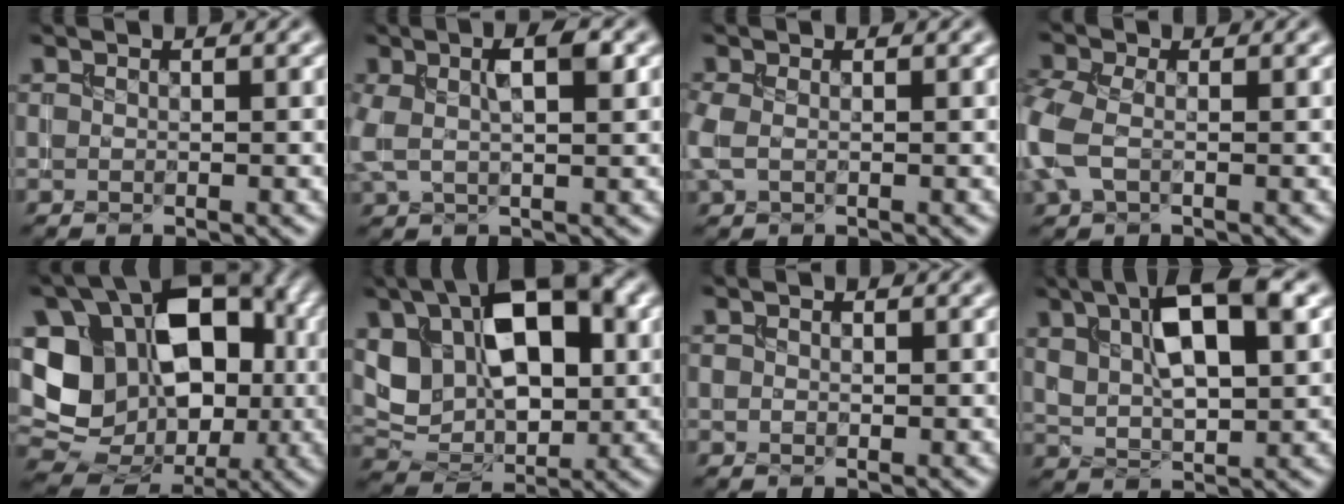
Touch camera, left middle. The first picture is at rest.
{"total": 4.2, "force": [1.0, 1.6, 3.7], "torque": [-0.080, 0.009, 0.015]}
{"total": 1.9, "force": [-0.1, 1.2, 1.4], "torque": [-0.041, 0.000, -0.005]}
{"total": 4.4, "force": [-0.6, 2.8, 3.3], "torque": [-0.099, 0.002, -0.024]}
{"total": 16.1, "force": [1.2, 12.1, 10.6], "torque": [-0.162, 0.007, 0.042]}
{"total": 10.9, "force": [3.1, 6.5, 8.2], "torque": [-0.150, 0.002, 0.054]}
{"total": 0.7, "force": [-0.2, 0.5, 0.4], "torque": [-0.005, -0.003, -0.003]}
{"total": 8.8, "force": [3.8, 3.4, 7.2], "torque": [-0.135, 0.015, 0.064]}